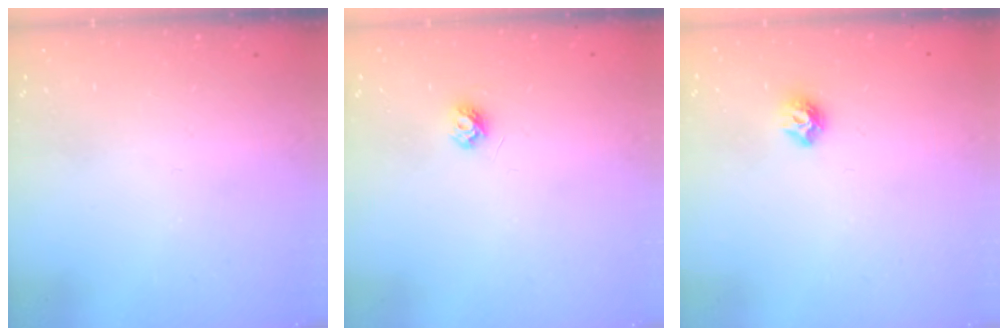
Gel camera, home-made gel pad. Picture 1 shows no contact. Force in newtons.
{"total": 3.9, "press": 3.8, "slide": 0.7}
{"total": 6.8, "press": 6.8, "slide": 0.7}